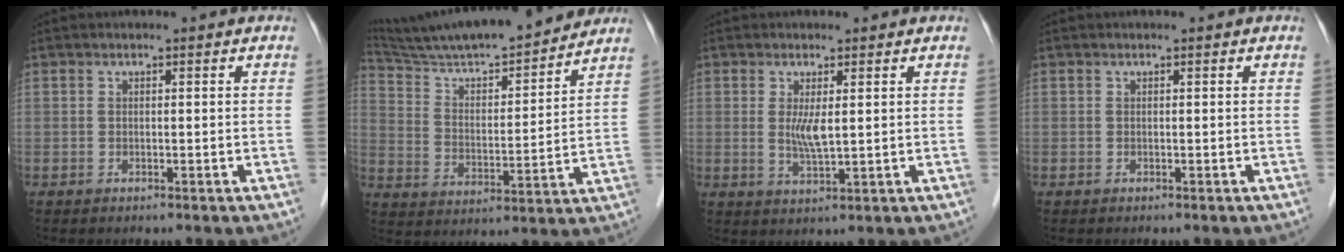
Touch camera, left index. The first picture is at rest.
{"total": 22.3, "force": [20.3, 1.6, 9.1], "torque": [-0.154, 0.001, 0.311]}
{"total": 3.3, "force": [0.6, 0.5, 3.2], "torque": [-0.068, -0.009, 0.015]}
{"total": 0.0}